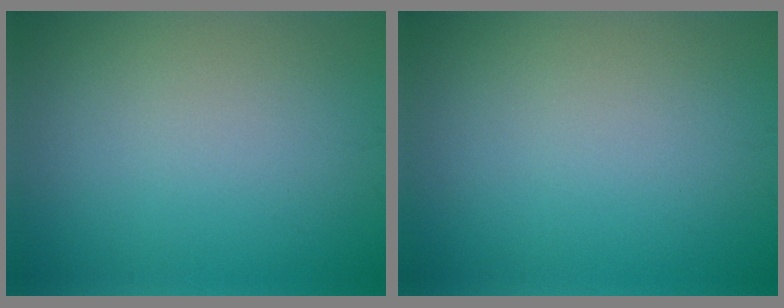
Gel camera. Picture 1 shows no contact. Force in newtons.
{"total": 0.0}